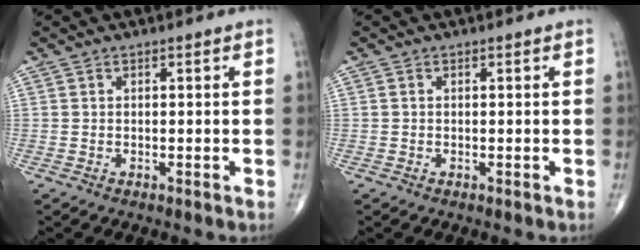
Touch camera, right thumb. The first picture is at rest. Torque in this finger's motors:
{"motor_torque": [-0.28, -0.03, -0.22, -0.05, 0.02]}